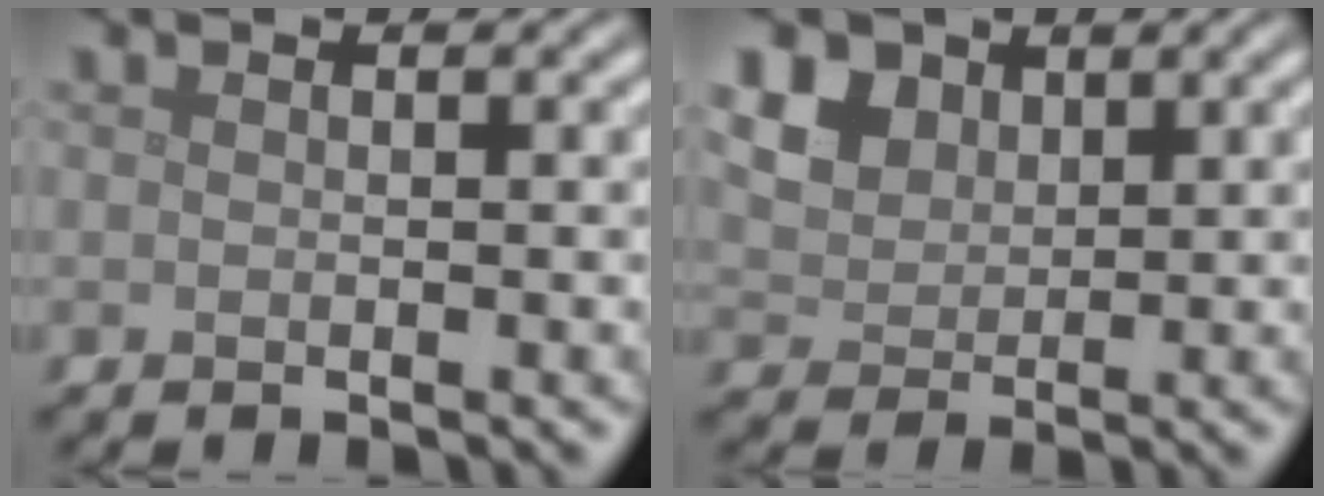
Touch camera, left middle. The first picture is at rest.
{"total": 7.5, "force": [3.9, 5.4, 3.4], "torque": [-0.111, 0.019, 0.070]}